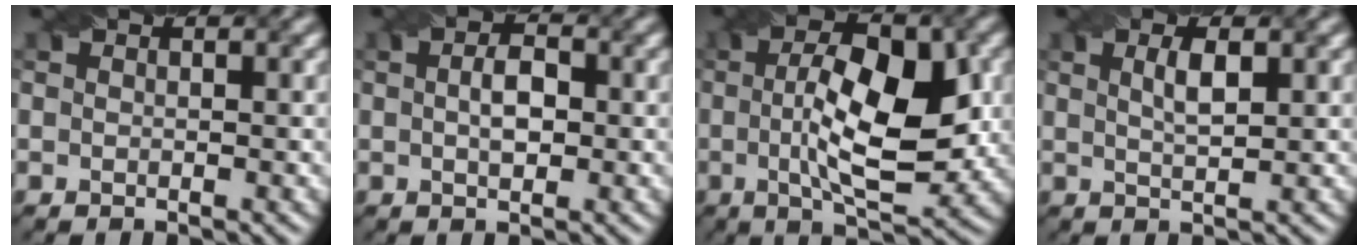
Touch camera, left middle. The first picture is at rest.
{"total": 2.6, "force": [-0.1, 1.4, 2.2], "torque": [-0.045, 0.005, -0.001]}
{"total": 9.9, "force": [0.3, 3.7, 9.2], "torque": [-0.144, 0.006, 0.006]}
{"total": 2.1, "force": [0.6, 0.6, 1.9], "torque": [-0.034, 0.005, 0.013]}